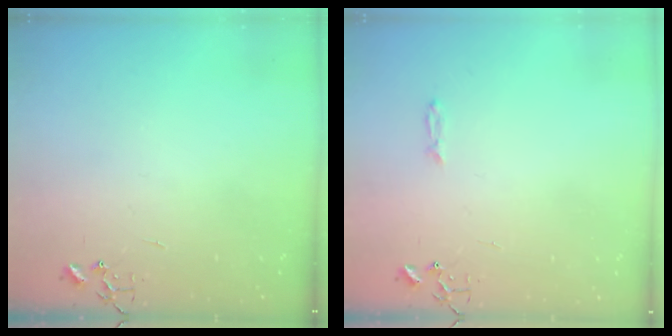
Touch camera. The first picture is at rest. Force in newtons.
{"total": 3.4, "press": 3.4, "slide": 0.4}